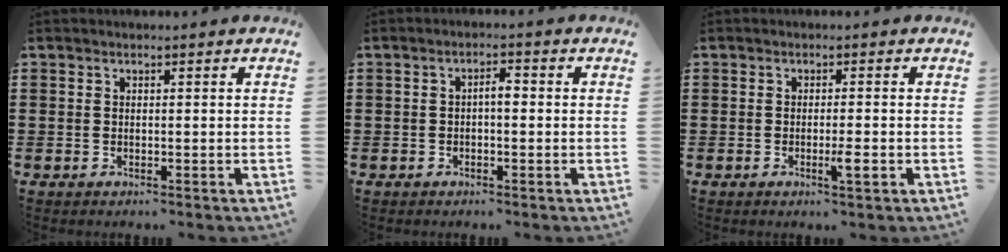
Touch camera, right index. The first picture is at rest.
{"total": 2.1, "force": [-0.3, 0.6, 2.0], "torque": [-0.038, 0.004, -0.007]}
{"total": 2.7, "force": [-1.1, 0.2, 2.4], "torque": [-0.048, -0.006, -0.022]}